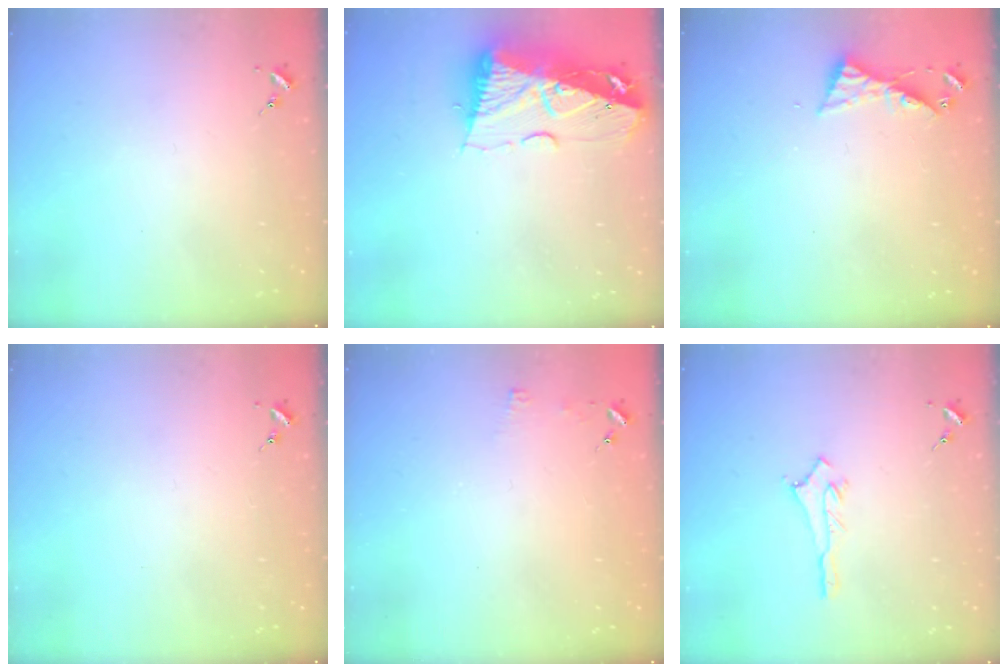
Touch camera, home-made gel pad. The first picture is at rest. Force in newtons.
{"total": 14.8, "press": 14.7, "slide": 1.8}
{"total": 5.2, "press": 5.2, "slide": 0.4}
{"total": 0.0}
{"total": 3.4, "press": 3.3, "slide": 0.3}
{"total": 2.9, "press": 2.9, "slide": 0.3}